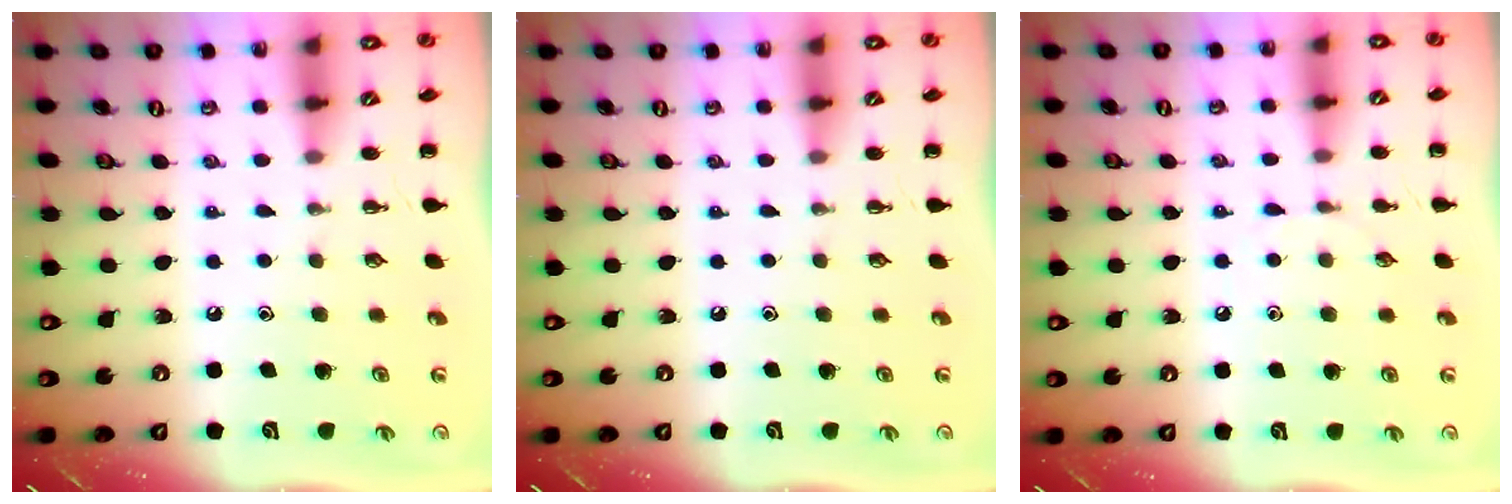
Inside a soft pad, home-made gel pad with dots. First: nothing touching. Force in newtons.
{"total": 0.0}
{"total": 4.4, "press": 4.1, "slide": 1.6}